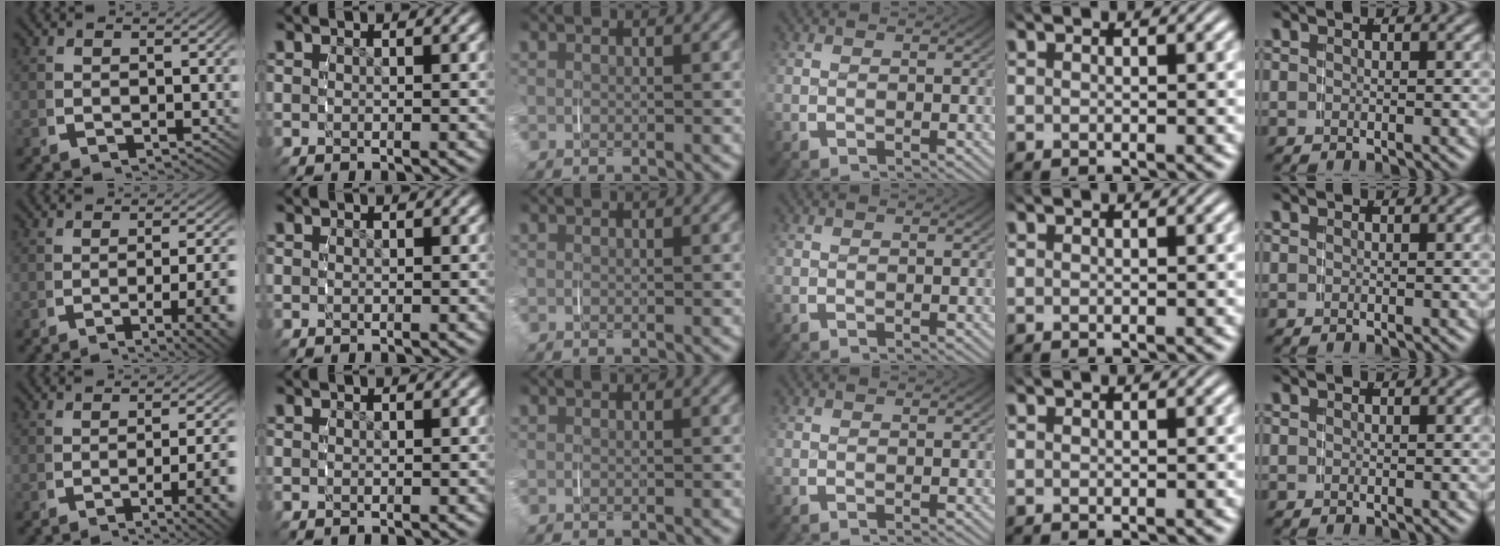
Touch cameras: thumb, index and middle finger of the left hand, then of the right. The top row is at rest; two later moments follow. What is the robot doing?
{"motion": "grasp_and_lifting", "object": "jewelry box"}